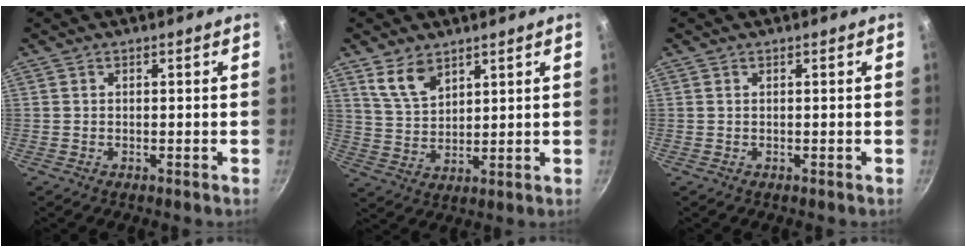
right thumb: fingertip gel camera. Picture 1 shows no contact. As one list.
[{"total": 7.1, "force": [4.6, 3.8, 3.9], "torque": [-0.059, -0.024, 0.097]}, {"total": 0.0}]